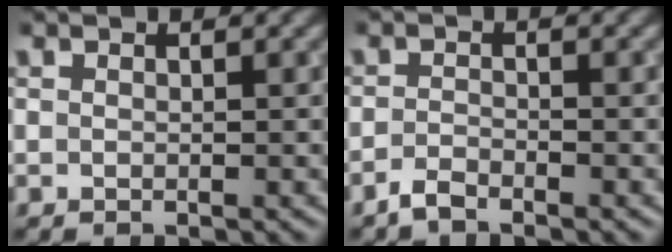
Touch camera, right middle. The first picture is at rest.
{"total": 1.5, "force": [-1.4, 0.2, 0.5], "torque": [-0.014, 0.000, -0.032]}